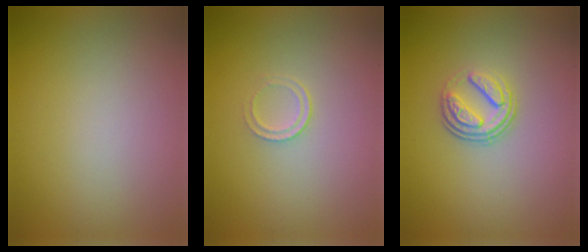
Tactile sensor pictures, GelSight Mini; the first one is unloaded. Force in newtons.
{"total": 1.0, "press": 0.5, "slide": 0.9}
{"total": 3.5, "press": 2.4, "slide": 2.5}